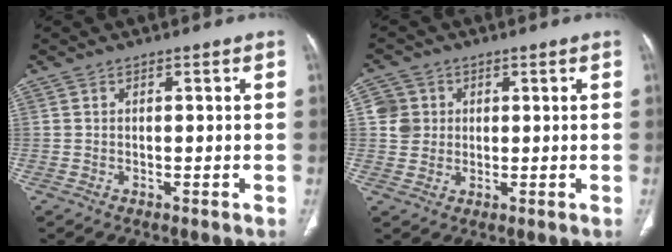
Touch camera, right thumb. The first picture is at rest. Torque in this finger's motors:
{"motor_torque": [-0.10, 0.29, 0.33, 0.50, -0.03]}